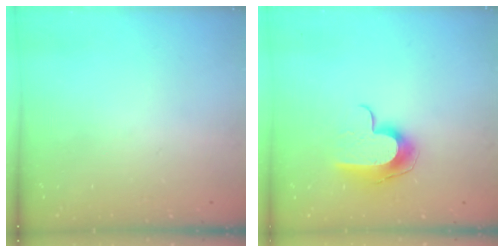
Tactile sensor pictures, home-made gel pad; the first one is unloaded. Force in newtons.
{"total": 9.9, "press": 9.9, "slide": 0.2}